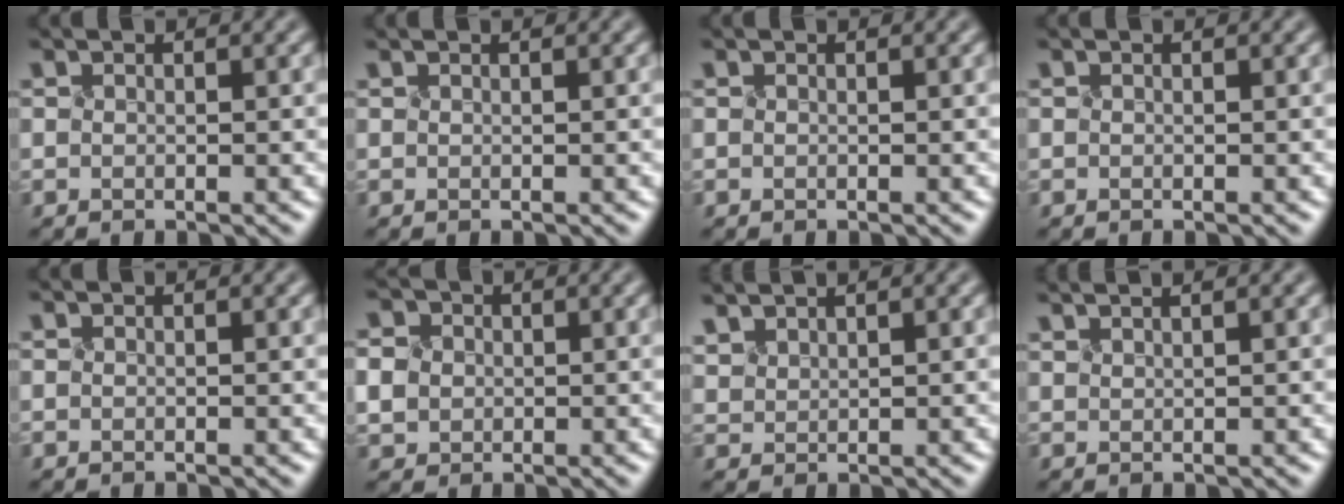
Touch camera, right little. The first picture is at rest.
{"total": 0.0}
{"total": 0.0}
{"total": 0.0}
{"total": 0.0}
{"total": 4.7, "force": [0.8, 4.3, 1.8], "torque": [-0.049, 0.021, 0.002]}
{"total": 2.3, "force": [2.0, 0.8, 0.8], "torque": [-0.034, 0.009, 0.044]}
{"total": 1.0, "force": [0.9, -0.4, 0.4], "torque": [-0.006, 0.004, 0.019]}